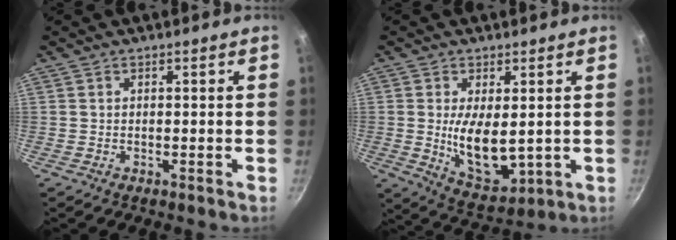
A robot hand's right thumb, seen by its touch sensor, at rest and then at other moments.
{"total": 10.7, "force": [0.5, 5.3, 9.3], "torque": [-0.146, -0.024, 0.028]}